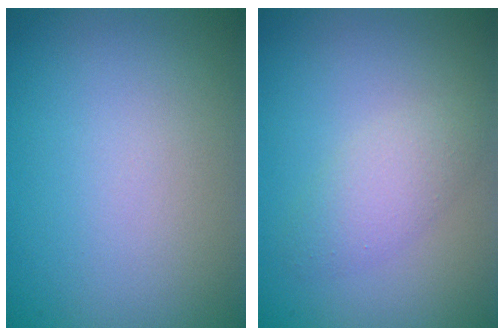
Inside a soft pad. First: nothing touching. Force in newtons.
{"total": 2.2, "press": 2.2, "slide": 0.2}